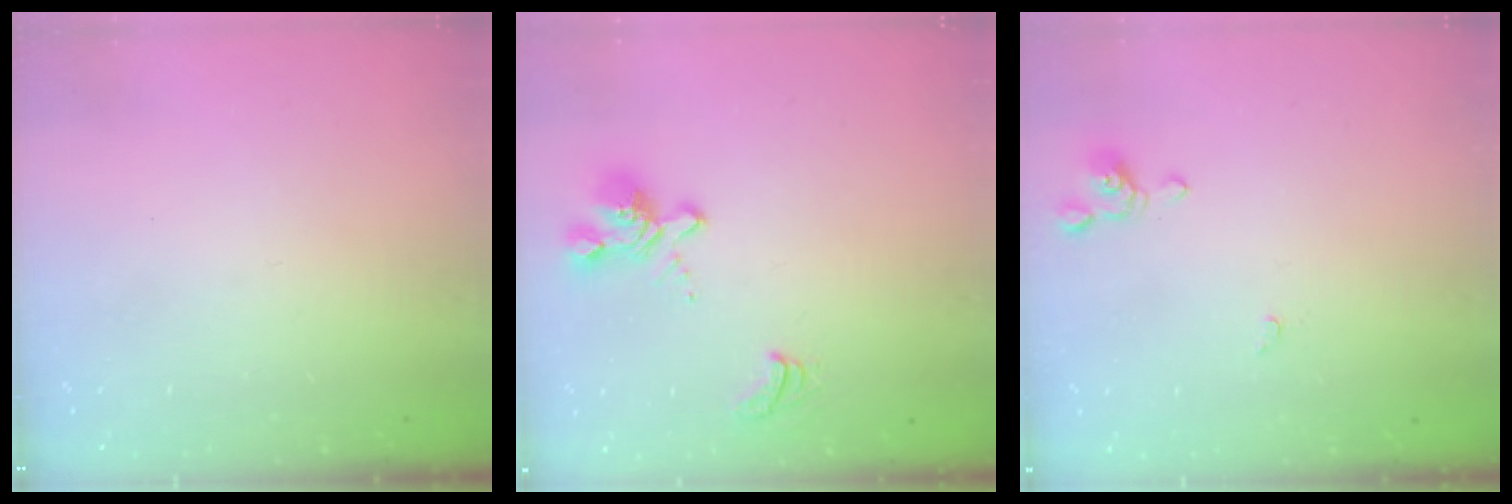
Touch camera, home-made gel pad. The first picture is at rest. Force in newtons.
{"total": 4.7, "press": 4.6, "slide": 1.1}
{"total": 0.5, "press": 0.5, "slide": 0.2}